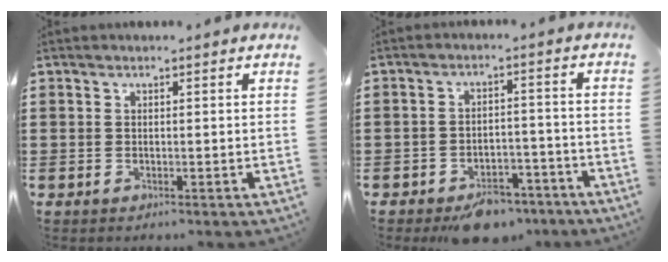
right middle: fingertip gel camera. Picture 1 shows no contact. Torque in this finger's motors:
{"motor_torque": [0.94, -0.85, 0.32, 0.07]}